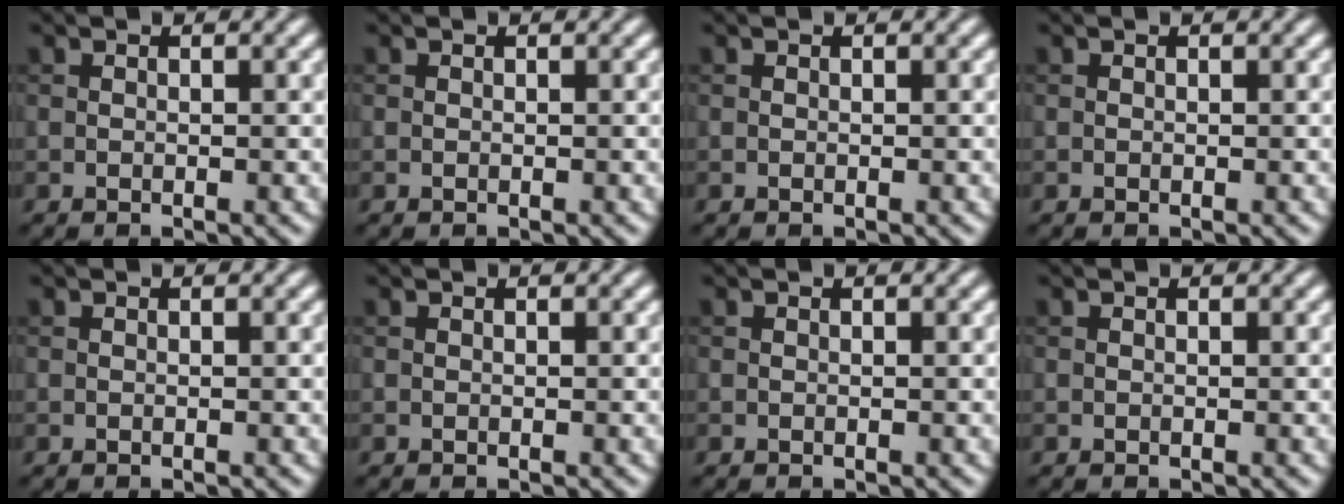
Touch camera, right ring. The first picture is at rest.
{"total": 0.0}
{"total": 0.0}
{"total": 0.0}
{"total": 0.0}
{"total": 0.0}
{"total": 0.0}
{"total": 0.0}